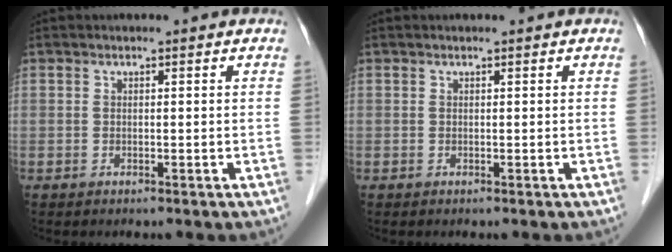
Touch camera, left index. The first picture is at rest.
{"total": 0.0}